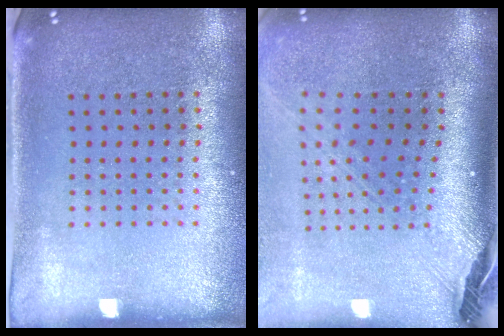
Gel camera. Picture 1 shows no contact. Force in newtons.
{"total": 2.9, "press": 2.1, "slide": 2.0}